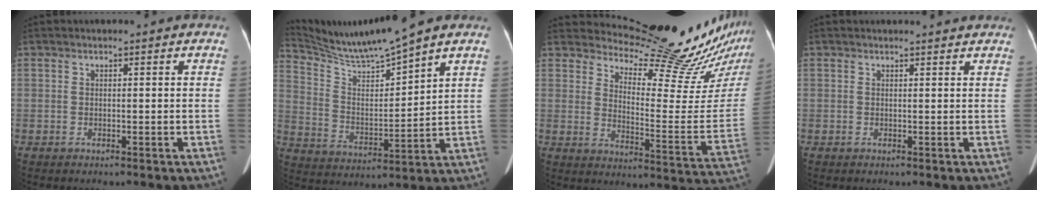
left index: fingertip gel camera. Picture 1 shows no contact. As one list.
[{"total": 10.6, "force": [9.9, -1.8, 3.3], "torque": [-0.076, -0.002, 0.199]}, {"total": 20.4, "force": [19.5, 1.1, 5.8], "torque": [-0.083, -0.120, 0.241]}, {"total": 3.0, "force": [2.9, 0.4, 0.5], "torque": [-0.013, 0.008, 0.025]}]